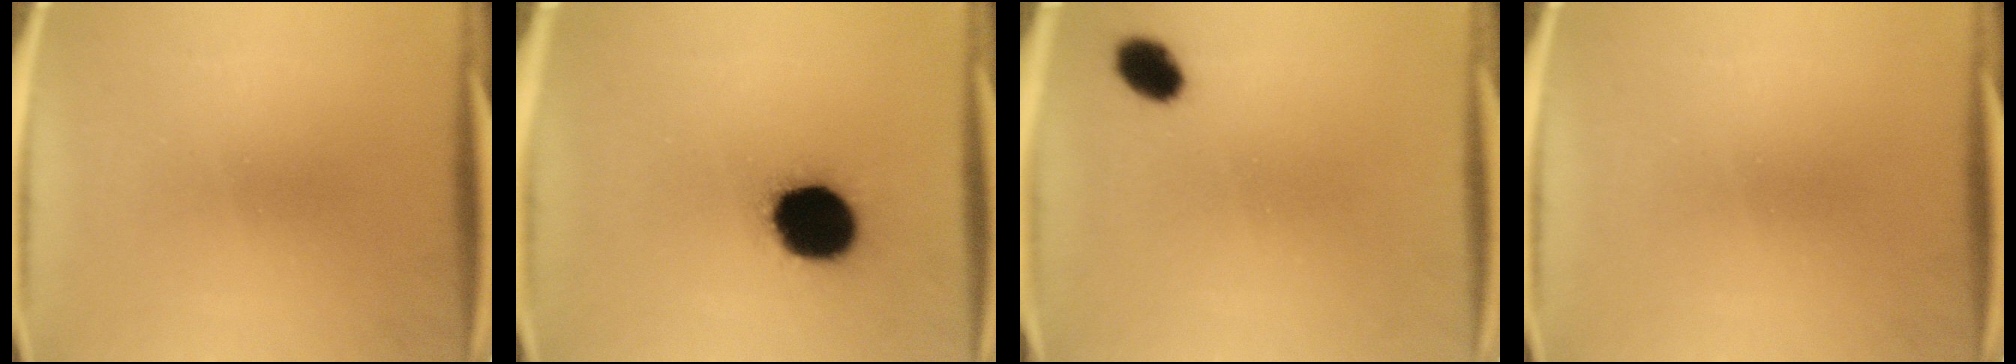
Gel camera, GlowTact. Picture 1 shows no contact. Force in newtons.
{"total": 19.1}
{"total": 4.7}
{"total": 0.0}